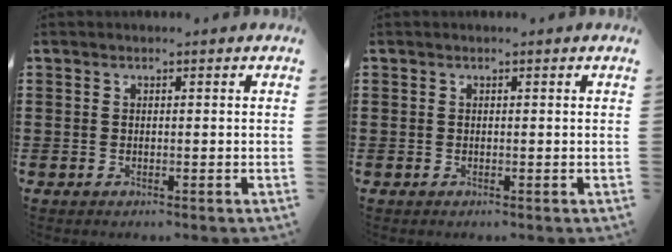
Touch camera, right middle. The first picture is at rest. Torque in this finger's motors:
{"motor_torque": [-0.11, 0.24, -0.02, 0.00]}